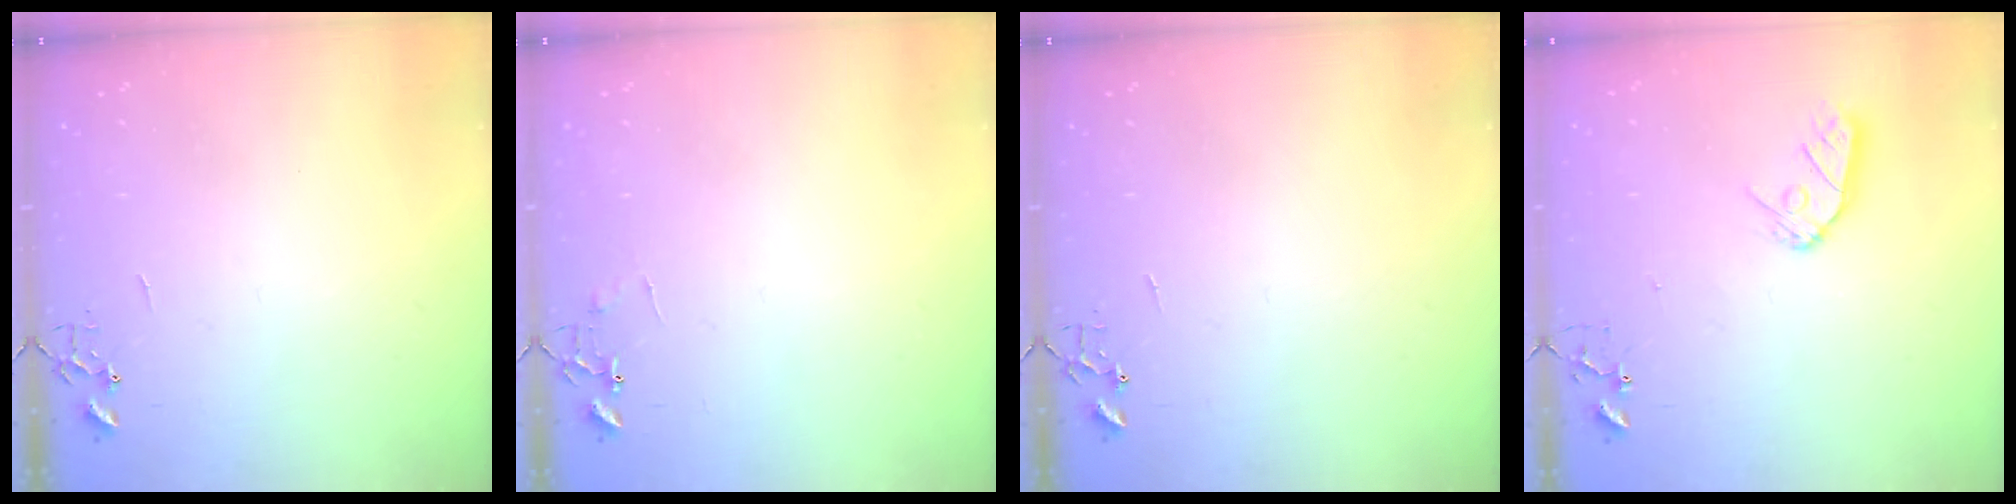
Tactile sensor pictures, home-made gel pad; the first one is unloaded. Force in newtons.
{"total": 5.5, "press": 5.4, "slide": 0.4}
{"total": 0.0}
{"total": 9.1, "press": 9.1, "slide": 0.9}